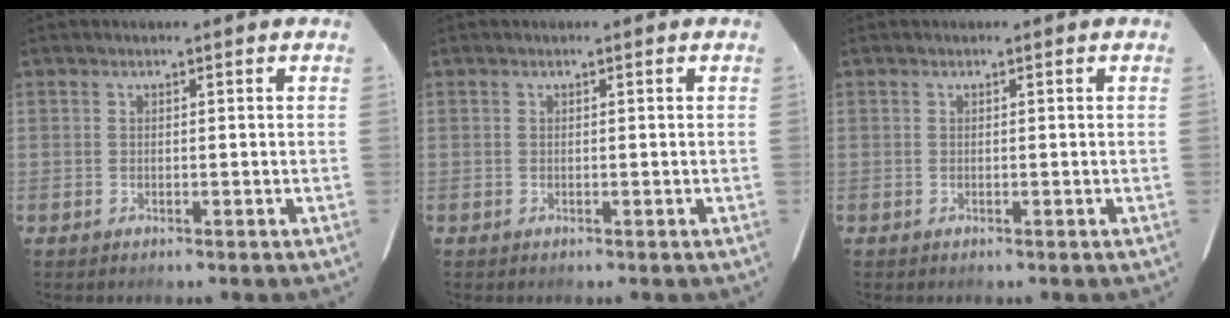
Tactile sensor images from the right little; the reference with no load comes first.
{"total": 0.0}
{"total": 0.0}